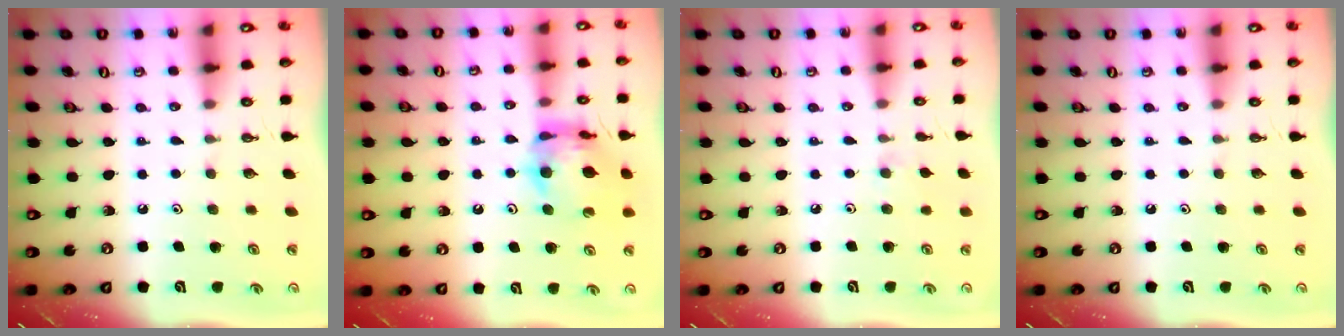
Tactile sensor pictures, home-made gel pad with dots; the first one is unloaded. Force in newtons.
{"total": 13.6, "press": 13.5, "slide": 1.5}
{"total": 3.8, "press": 3.7, "slide": 0.8}
{"total": 0.0}